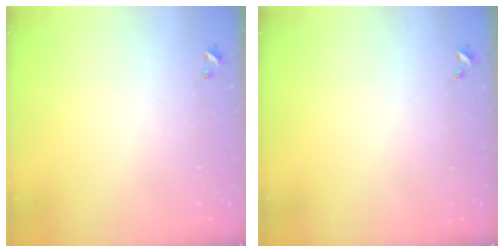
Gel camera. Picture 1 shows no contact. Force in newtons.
{"total": 0.0}